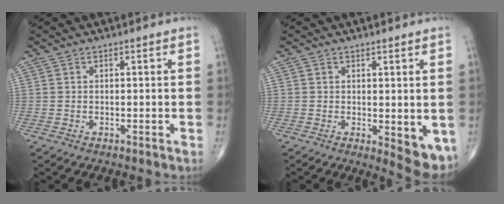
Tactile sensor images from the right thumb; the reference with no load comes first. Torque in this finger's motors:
{"motor_torque": [-0.08, 0.66, 0.04, -0.16, 0.03]}